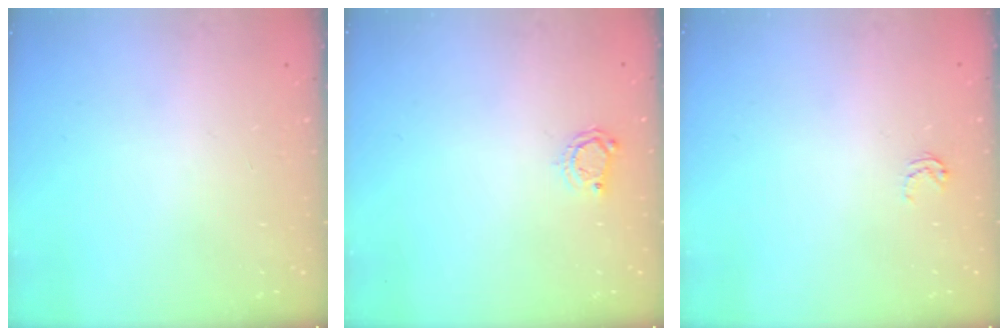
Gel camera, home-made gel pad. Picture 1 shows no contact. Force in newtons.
{"total": 3.9, "press": 3.9, "slide": 0.6}
{"total": 3.5, "press": 3.5, "slide": 0.2}